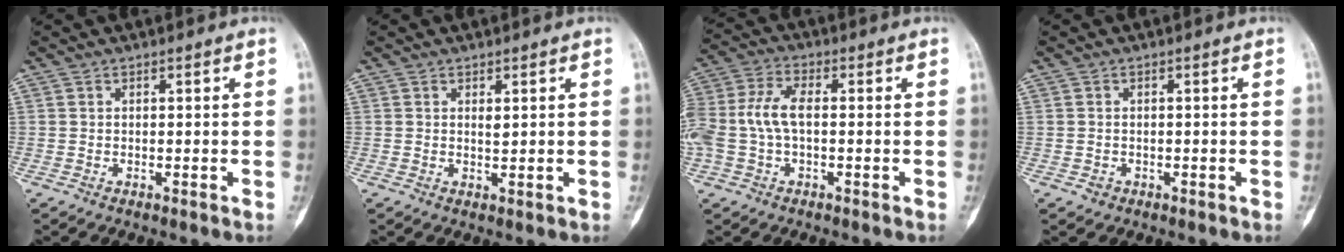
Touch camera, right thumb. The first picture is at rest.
{"total": 1.2, "force": [0.6, 0.4, 0.9], "torque": [-0.011, -0.005, 0.011]}
{"total": 10.5, "force": [-0.5, 5.9, 8.7], "torque": [-0.209, 0.028, -0.012]}
{"total": 1.0, "force": [-0.4, 0.9, 0.2], "torque": [0.005, 0.004, -0.006]}